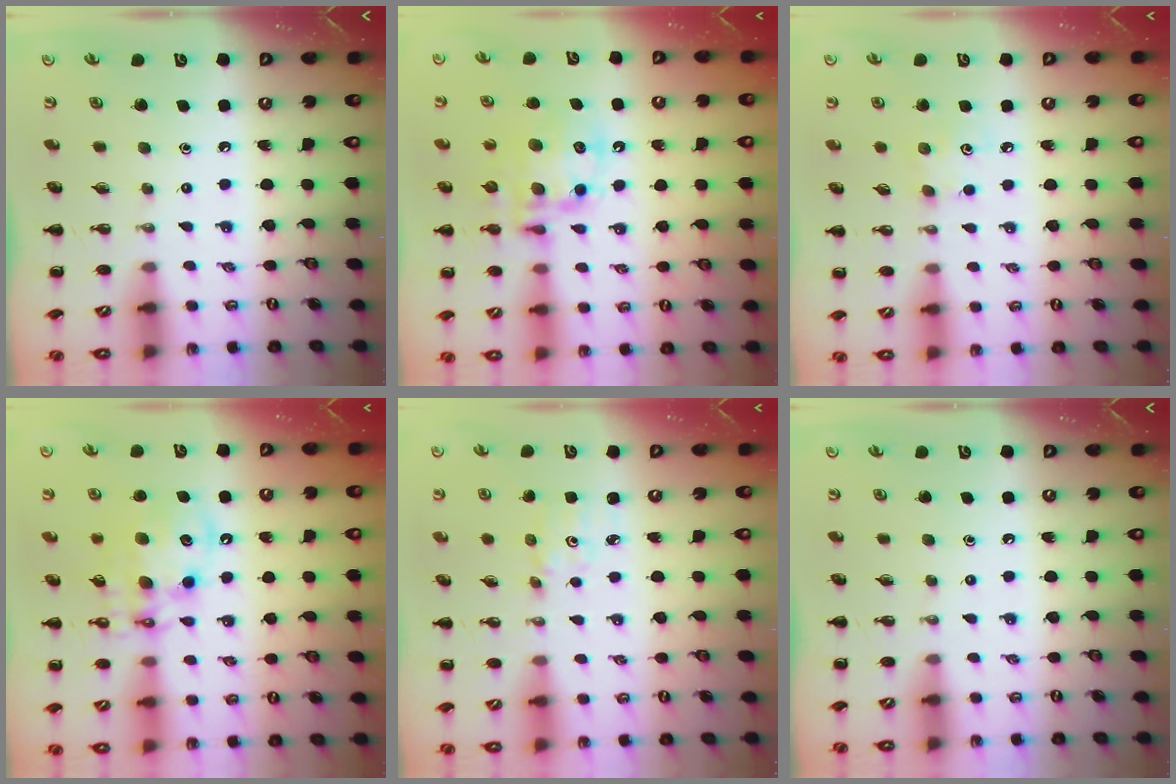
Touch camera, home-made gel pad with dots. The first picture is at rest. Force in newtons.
{"total": 13.5, "press": 13.1, "slide": 2.9}
{"total": 5.0, "press": 4.9, "slide": 1.0}
{"total": 12.3, "press": 11.9, "slide": 3.0}
{"total": 1.9, "press": 1.9, "slide": 0.4}
{"total": 0.0}